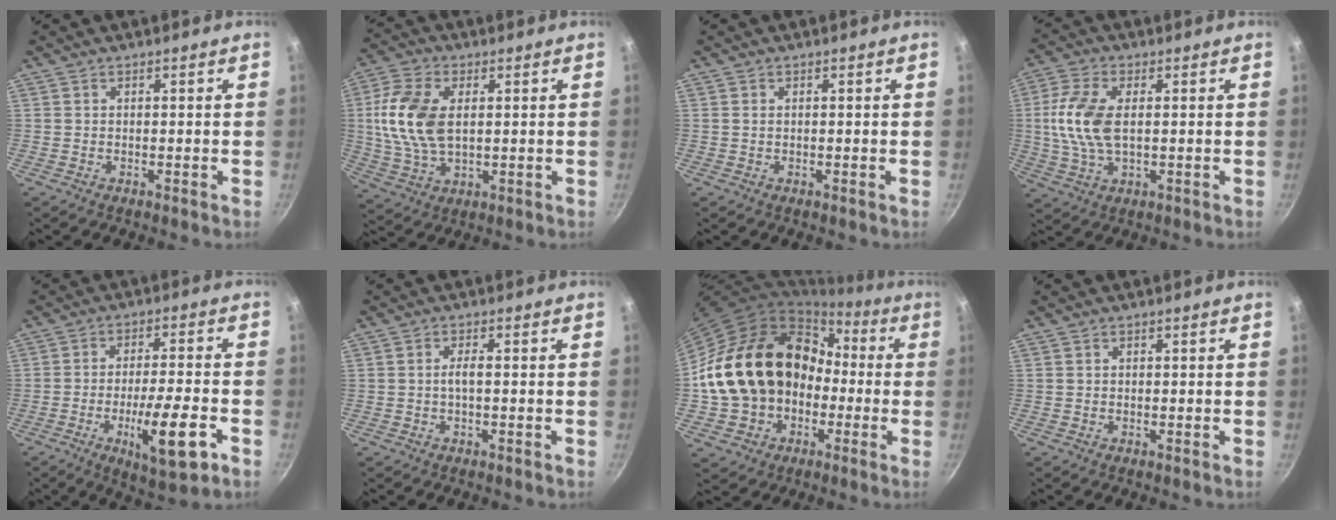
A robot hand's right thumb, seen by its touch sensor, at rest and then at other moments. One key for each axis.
{"total": 13.3, "fx": 1.8, "fy": 7.9, "fz": 10.6, "tx": -0.204, "ty": -0.001, "tz": 0.033}
{"total": 0.6, "fx": 0.2, "fy": 0.4, "fz": 0.4, "tx": -0.008, "ty": 0.000, "tz": 0.003}
{"total": 11.6, "fx": 1.1, "fy": 6.4, "fz": 9.6, "tx": -0.198, "ty": 0.005, "tz": 0.018}
{"total": 13.2, "fx": -5.1, "fy": 3.2, "fz": 11.8, "tx": -0.184, "ty": 0.017, "tz": -0.076}
{"total": 1.9, "fx": -0.2, "fy": 0.4, "fz": 1.8, "tx": -0.040, "ty": 0.008, "tz": -0.005}
{"total": 20.1, "fx": -1.1, "fy": 16.2, "fz": 11.9, "tx": -0.174, "ty": 0.062, "tz": -0.002}
{"total": 0.0}